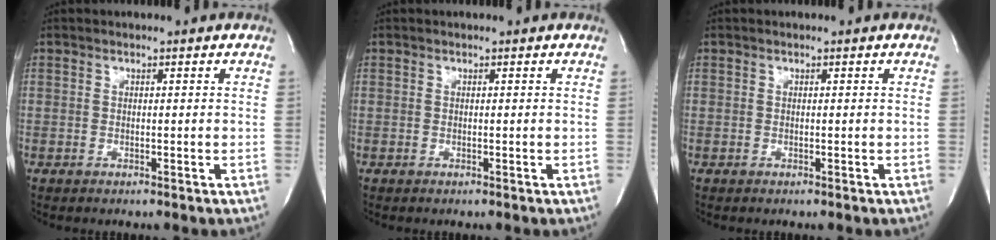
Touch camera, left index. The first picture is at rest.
{"total": 0.0}
{"total": 0.0}